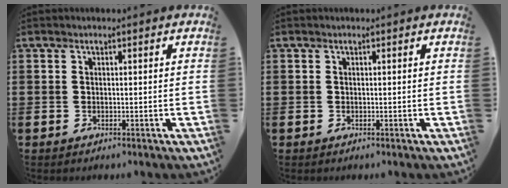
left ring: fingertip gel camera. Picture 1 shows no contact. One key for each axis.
{"total": 0.0}